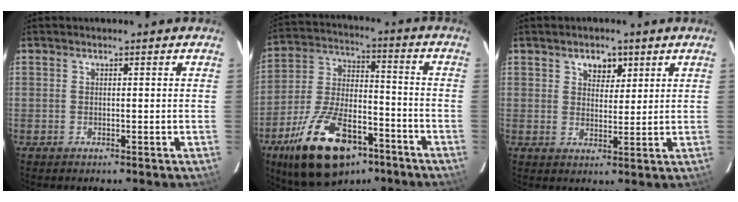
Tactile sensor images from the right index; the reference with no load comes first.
{"total": 22.1, "force": [-13.3, 10.2, 14.5], "torque": [-0.276, -0.004, -0.216]}
{"total": 4.1, "force": [2.3, 2.8, 1.9], "torque": [-0.021, 0.001, 0.037]}